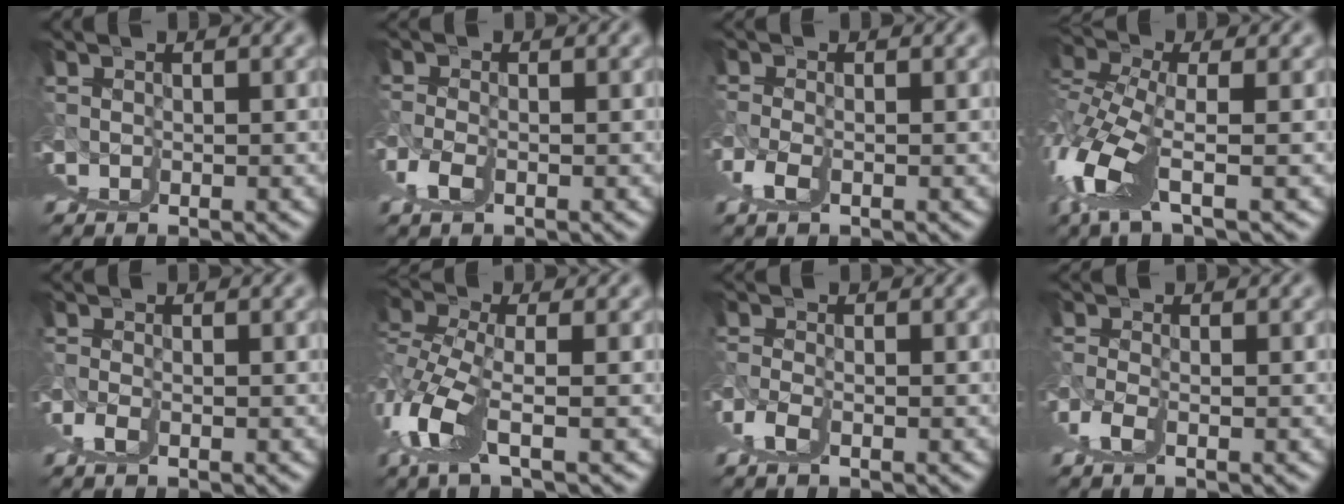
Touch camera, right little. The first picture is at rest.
{"total": 2.6, "force": [0.1, -2.4, -0.9], "torque": [0.011, -0.001, 0.014]}
{"total": 2.5, "force": [0.0, -2.4, -0.8], "torque": [0.010, 0.000, 0.013]}
{"total": 6.0, "force": [0.6, -5.9, 0.9], "torque": [-0.007, 0.014, 0.019]}
{"total": 2.7, "force": [-0.6, -2.4, -1.1], "torque": [0.014, -0.004, 0.004]}
{"total": 6.2, "force": [0.1, -6.2, 0.1], "torque": [0.007, 0.010, 0.014]}
{"total": 2.5, "force": [0.2, -2.4, -0.7], "torque": [0.009, 0.004, 0.012]}
{"total": 2.3, "force": [0.3, -2.2, -0.5], "torque": [0.006, 0.005, 0.014]}